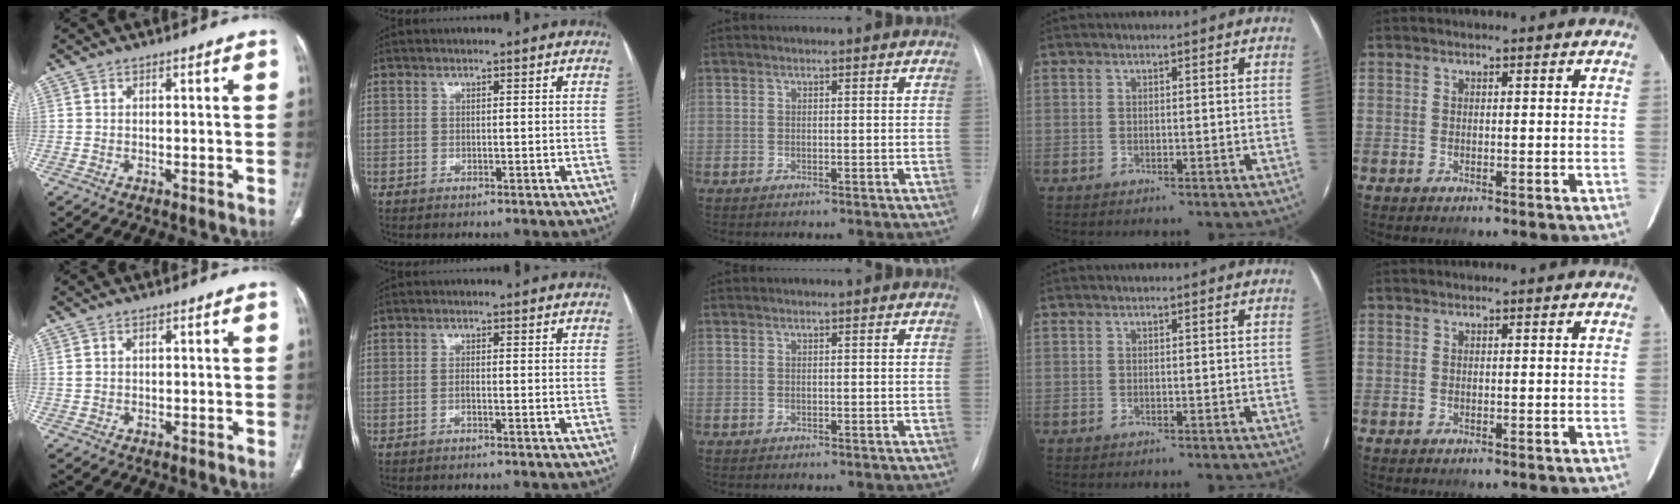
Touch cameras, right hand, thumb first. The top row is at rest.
{"thumb": {"total": 1.3, "force": [0.5, 0.8, 0.8], "torque": [-0.023, 0.008, 0.018]}, "index": {"total": 1.5, "force": [-0.4, 0.2, 1.4], "torque": [-0.022, 0.001, -0.006]}}